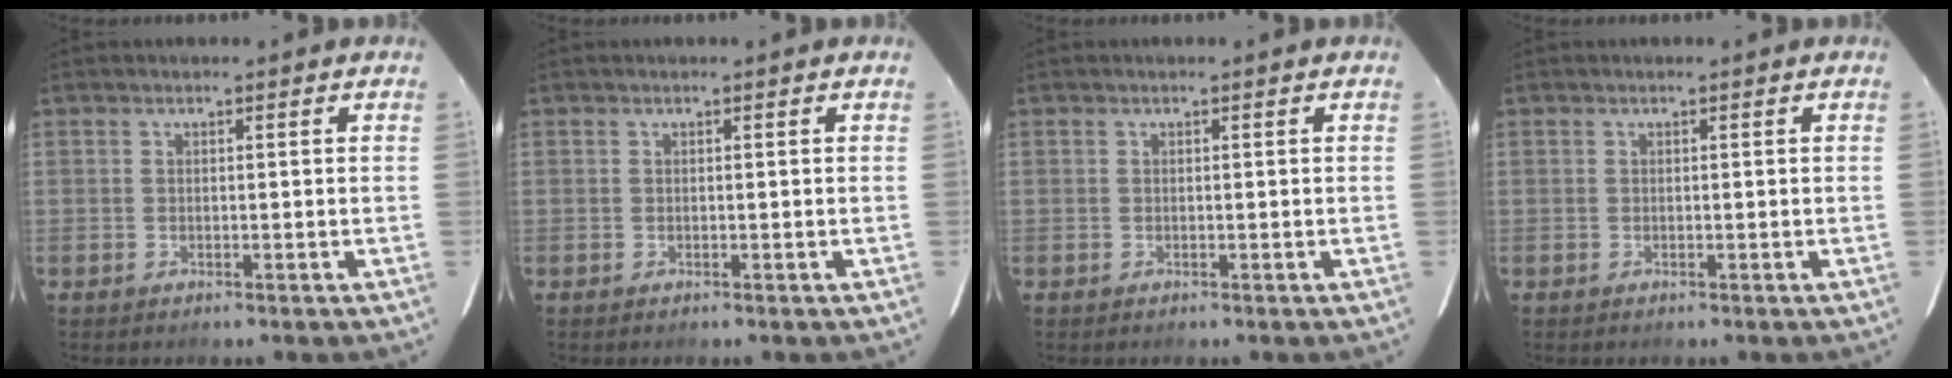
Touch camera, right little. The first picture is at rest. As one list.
[{"total": 0.0}, {"total": 0.0}, {"total": 0.0}]